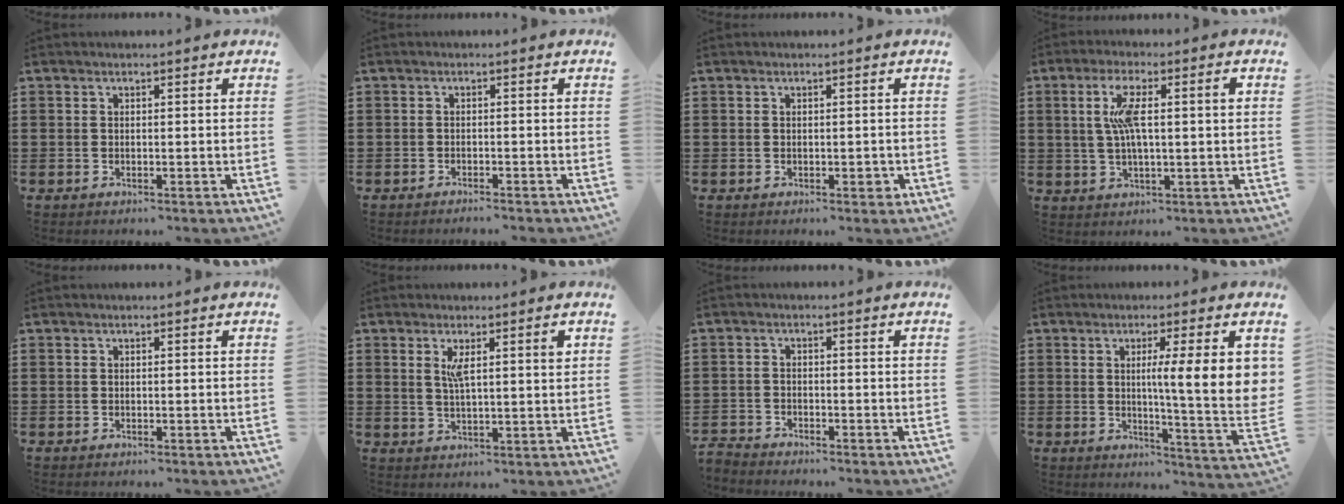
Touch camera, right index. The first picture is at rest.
{"total": 1.0, "force": [-1.0, -0.2, 0.1], "torque": [-0.005, 0.000, -0.021]}
{"total": 0.9, "force": [-0.4, 0.4, 0.7], "torque": [-0.013, -0.002, -0.007]}
{"total": 7.0, "force": [1.3, 1.5, 6.7], "torque": [-0.136, 0.004, 0.016]}
{"total": 0.0}
{"total": 4.0, "force": [1.5, 0.6, 3.7], "torque": [-0.066, -0.001, 0.020]}
{"total": 2.1, "force": [-2.1, 0.1, -0.2], "torque": [-0.002, 0.001, -0.048]}
{"total": 9.8, "force": [2.4, 0.9, 9.5], "torque": [-0.157, -0.013, 0.033]}